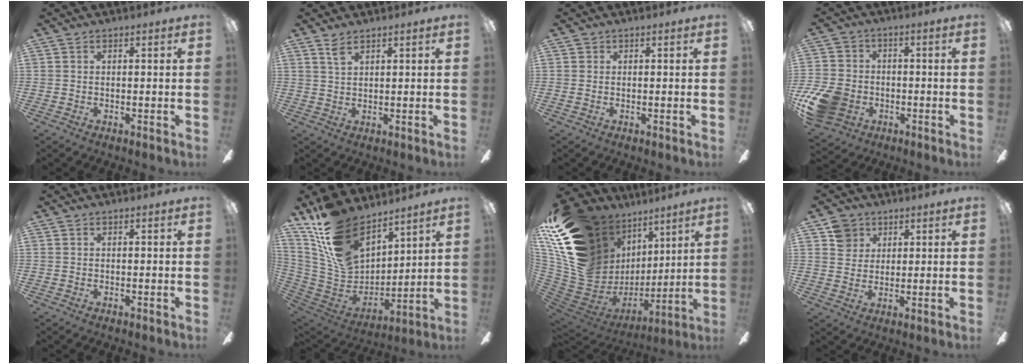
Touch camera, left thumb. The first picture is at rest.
{"total": 2.7, "force": [2.0, 0.9, 1.6], "torque": [-0.036, 0.000, 0.037]}
{"total": 0.0}
{"total": 12.9, "force": [-4.6, 10.0, 6.6], "torque": [-0.139, 0.028, -0.083]}
{"total": 0.0}
{"total": 18.4, "force": [12.7, 10.0, 8.8], "torque": [-0.192, -0.070, 0.244]}
{"total": 23.1, "force": [10.7, 16.5, 12.3], "torque": [-0.252, -0.086, 0.241]}
{"total": 6.1, "force": [3.4, 5.0, 0.7], "torque": [-0.005, -0.007, 0.062]}